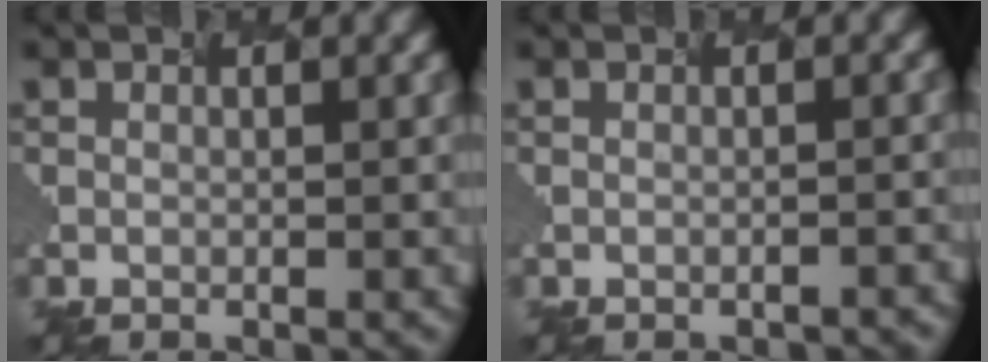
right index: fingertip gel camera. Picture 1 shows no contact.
{"total": 1.4, "force": [-0.5, 0.8, 1.1], "torque": [0.007, 0.010, 0.001]}